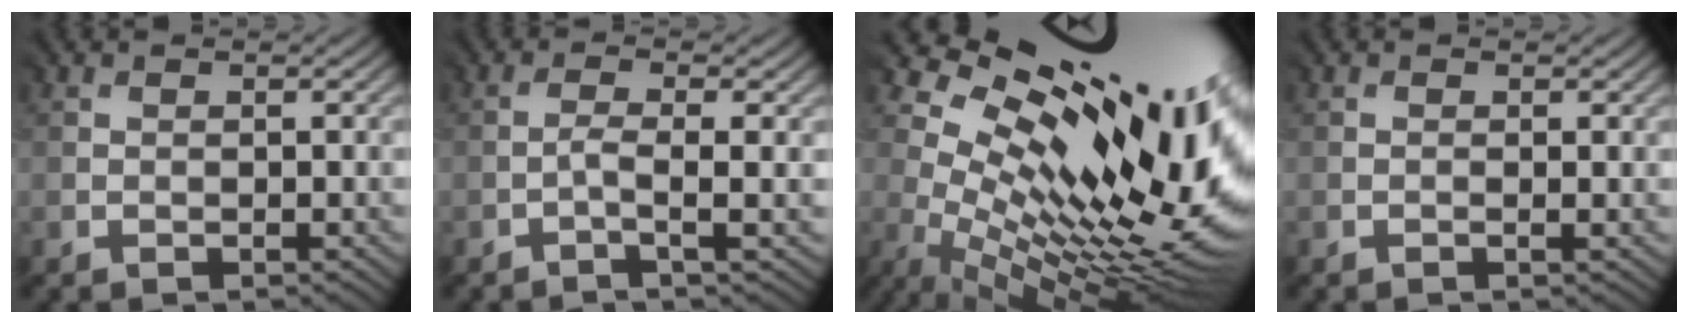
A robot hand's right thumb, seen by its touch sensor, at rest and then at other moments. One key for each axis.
{"total": 2.4, "fx": -1.0, "fy": 0.0, "fz": 2.1, "tx": -0.042, "ty": 0.004, "tz": -0.025}
{"total": 18.7, "fx": 5.3, "fy": 8.8, "fz": 15.7, "tx": -0.248, "ty": -0.006, "tz": 0.109}
{"total": 0.8, "fx": 0.0, "fy": 0.1, "fz": 0.8, "tx": -0.015, "ty": -0.002, "tz": 0.000}